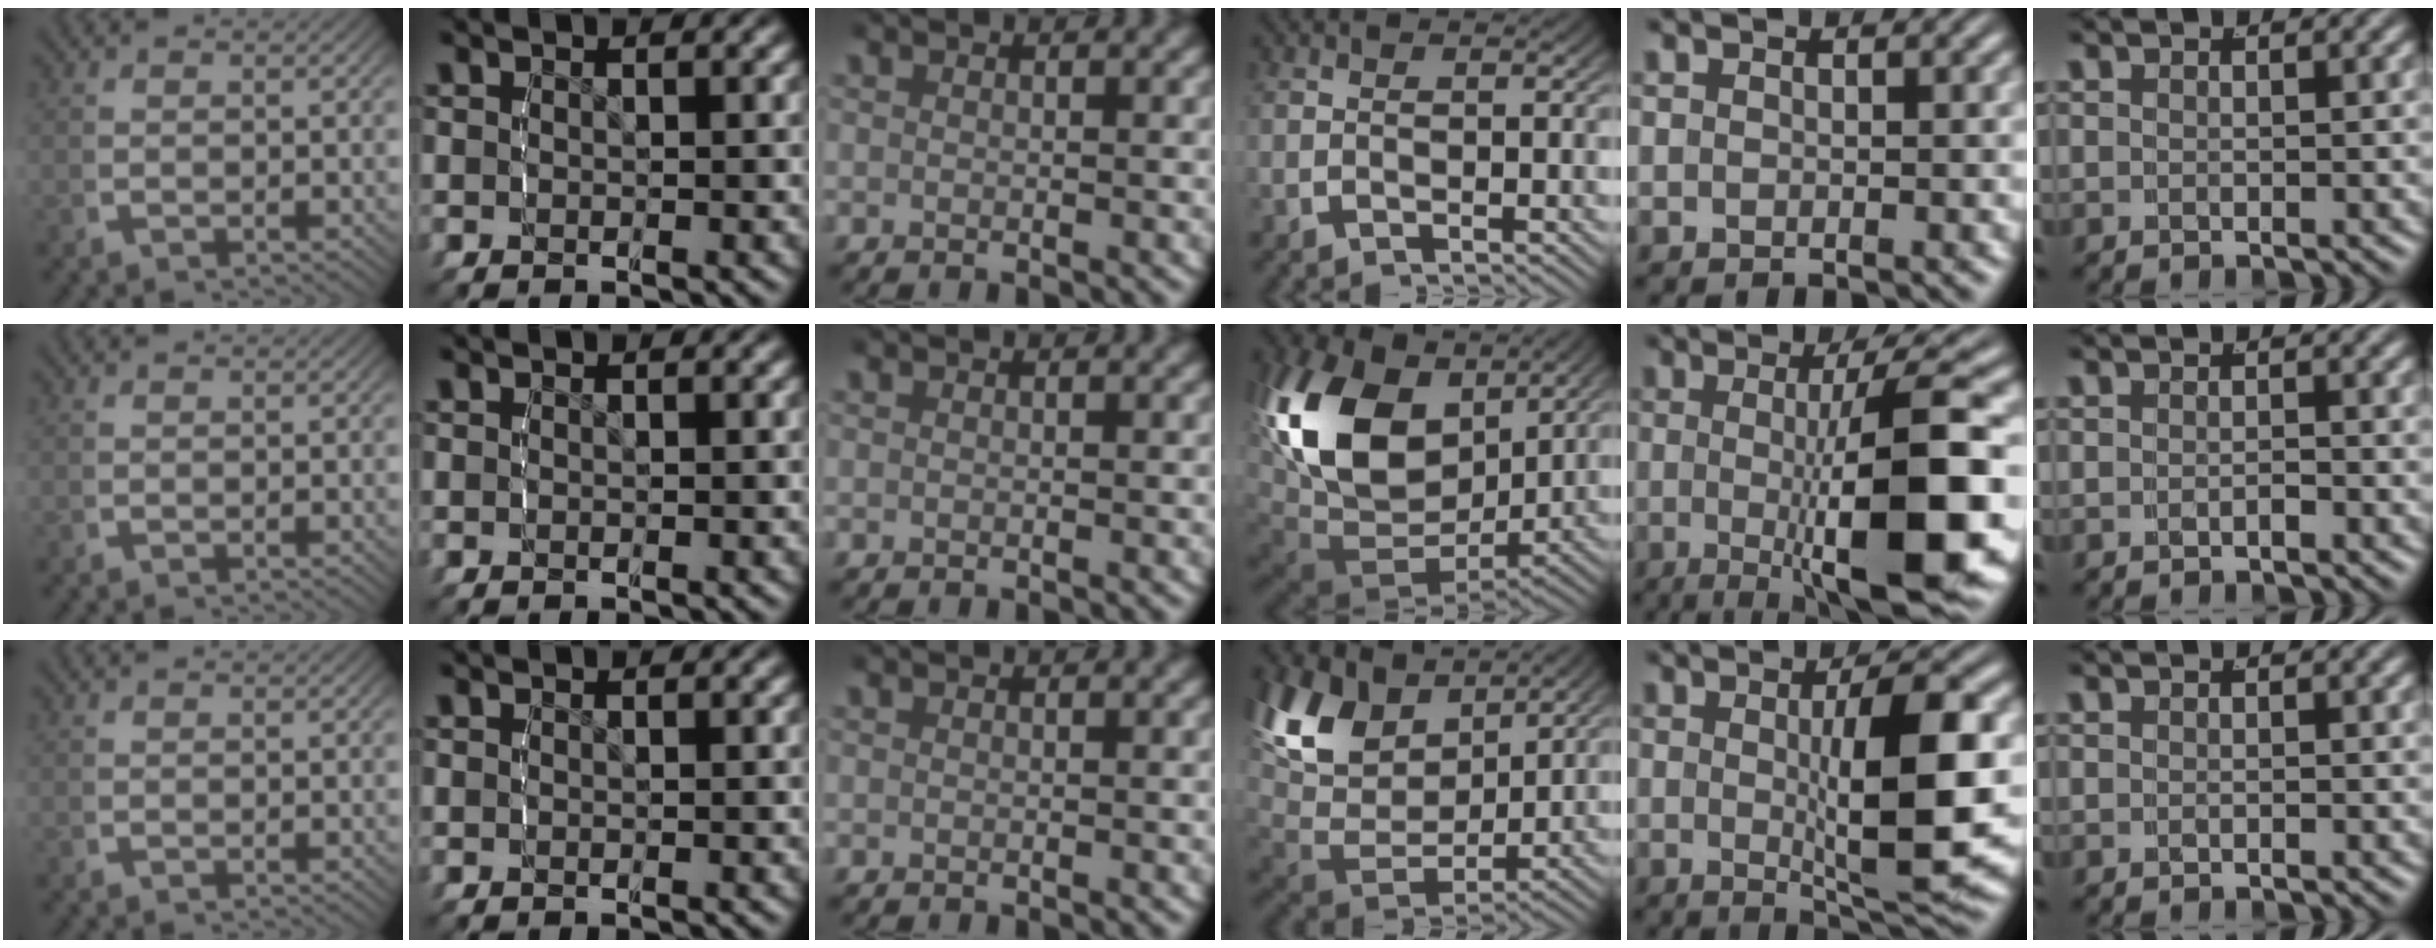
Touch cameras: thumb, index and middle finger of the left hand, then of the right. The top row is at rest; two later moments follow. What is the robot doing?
{"motion": "lift_and_place", "object": "lipstick"}